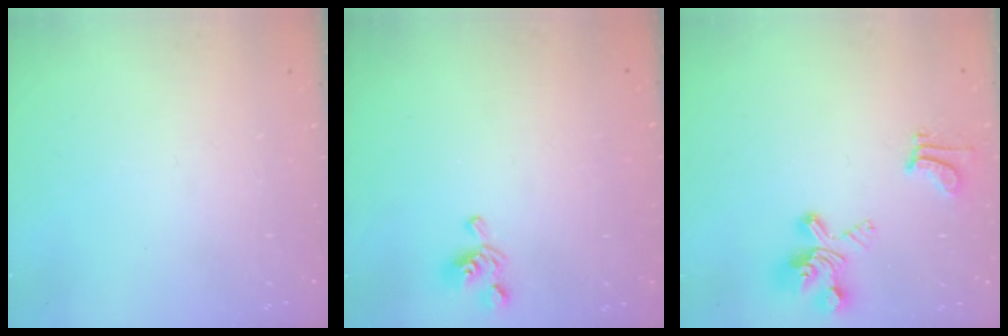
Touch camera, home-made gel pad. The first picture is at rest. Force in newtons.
{"total": 2.8, "press": 2.7, "slide": 0.7}
{"total": 6.3, "press": 6.1, "slide": 1.7}